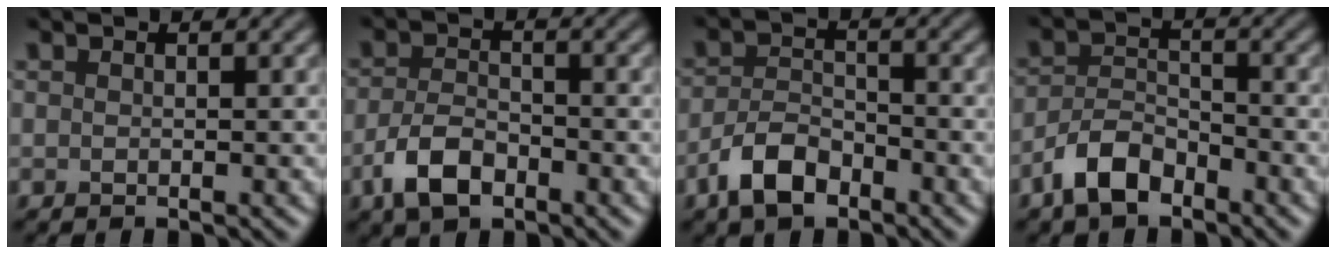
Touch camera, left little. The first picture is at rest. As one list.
[{"total": 4.1, "force": [-2.4, 2.1, 2.6], "torque": [-0.051, -0.001, -0.053]}, {"total": 4.2, "force": [-2.8, 2.0, 2.4], "torque": [-0.042, 0.001, -0.061]}, {"total": 4.1, "force": [-3.0, 1.8, 2.1], "torque": [-0.038, 0.006, -0.065]}]